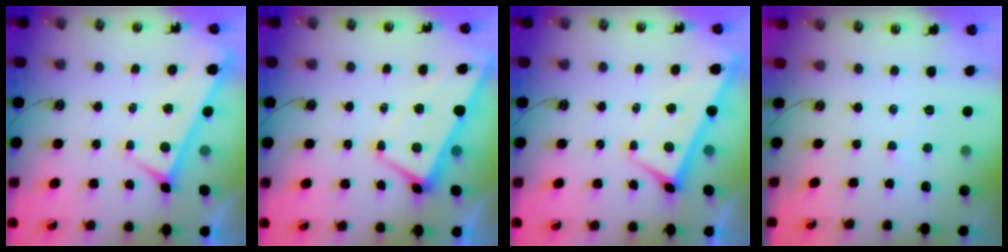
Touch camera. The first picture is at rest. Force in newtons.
{"total": 1.0, "press": 0.4, "slide": 1.0}
{"total": 2.6, "press": 2.5, "slide": 0.4}
{"total": 1.3, "press": 1.2, "slide": 0.3}